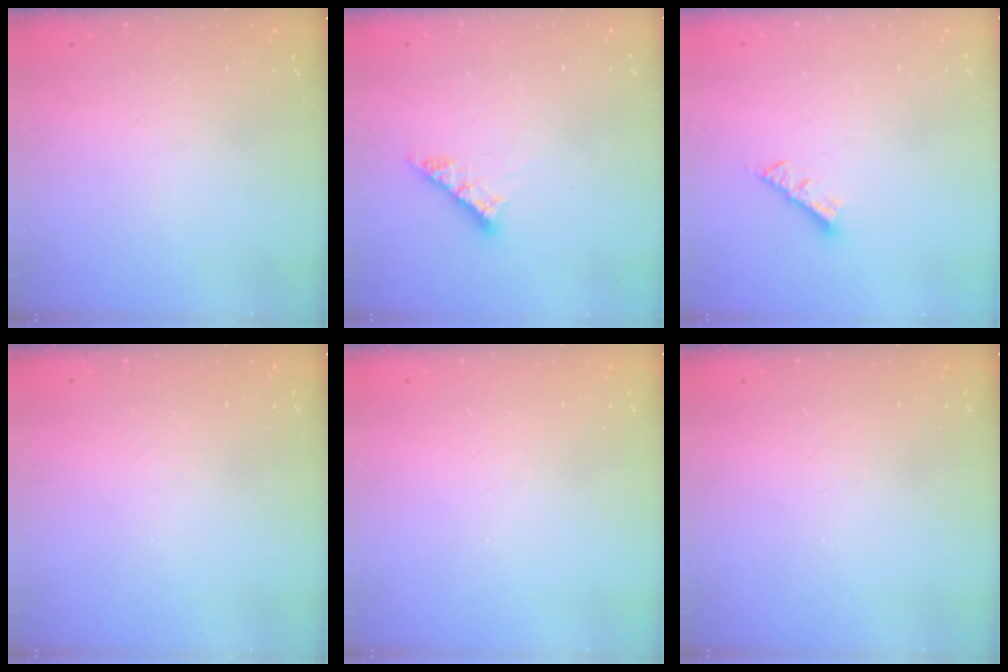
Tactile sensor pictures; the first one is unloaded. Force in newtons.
{"total": 6.9, "press": 6.8, "slide": 0.7}
{"total": 5.5, "press": 5.4, "slide": 0.4}
{"total": 0.0}
{"total": 0.0}
{"total": 0.0}